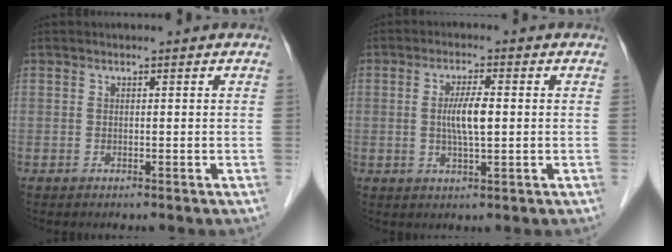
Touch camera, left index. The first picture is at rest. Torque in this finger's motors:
{"motor_torque": [0.28, 0.21, 0.16, 0.04]}